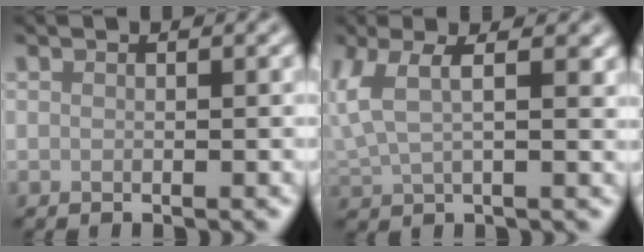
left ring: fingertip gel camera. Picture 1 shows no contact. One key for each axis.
{"total": 4.5, "fx": 1.8, "fy": 1.7, "fz": 3.7, "tx": -0.095, "ty": 0.002, "tz": 0.039}